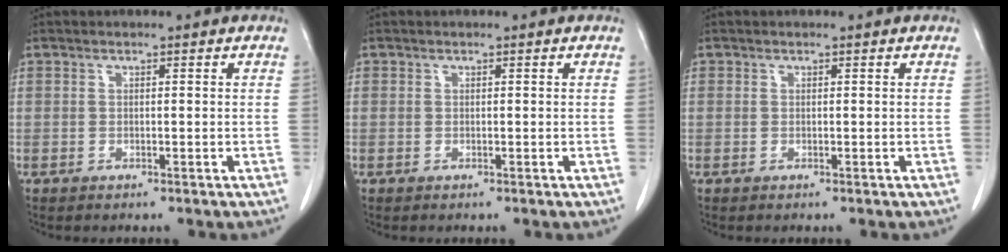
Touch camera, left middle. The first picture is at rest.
{"total": 0.0}
{"total": 0.0}